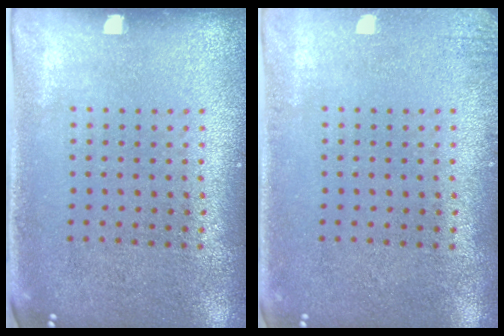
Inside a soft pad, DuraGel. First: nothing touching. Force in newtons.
{"total": 1.2, "press": 1.2, "slide": 0.2}